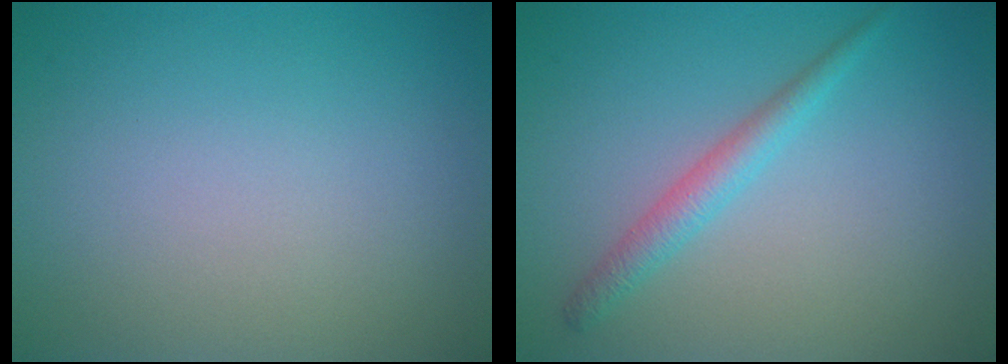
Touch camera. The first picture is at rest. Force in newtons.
{"total": 2.2, "press": 2.2, "slide": 0.1}